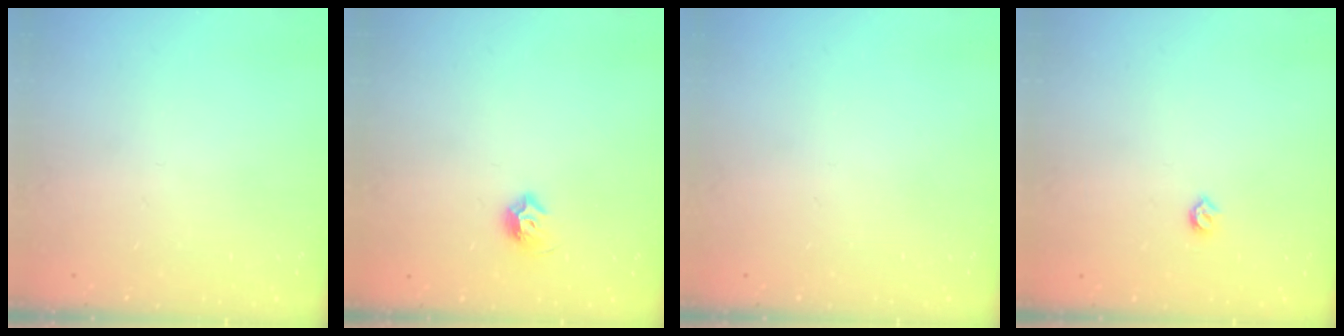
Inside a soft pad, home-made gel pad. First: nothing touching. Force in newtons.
{"total": 7.4, "press": 7.3, "slide": 1.2}
{"total": 0.0}
{"total": 4.0, "press": 3.9, "slide": 0.8}